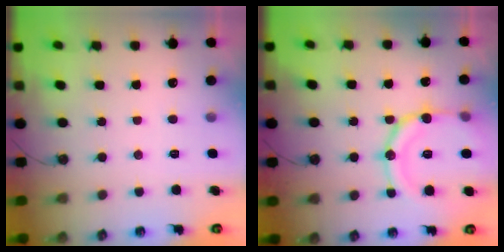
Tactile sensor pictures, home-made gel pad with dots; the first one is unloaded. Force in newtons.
{"total": 17.2, "press": 16.9, "slide": 3.6}